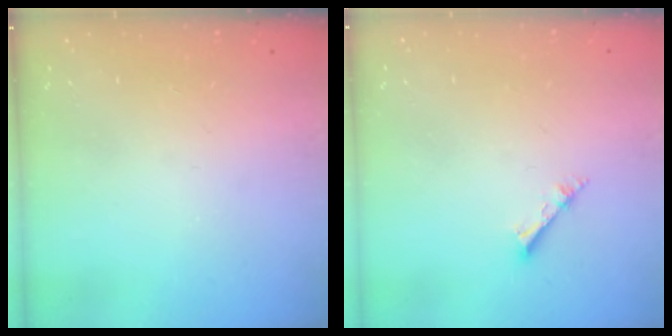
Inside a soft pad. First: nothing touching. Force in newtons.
{"total": 2.2, "press": 2.2, "slide": 0.3}